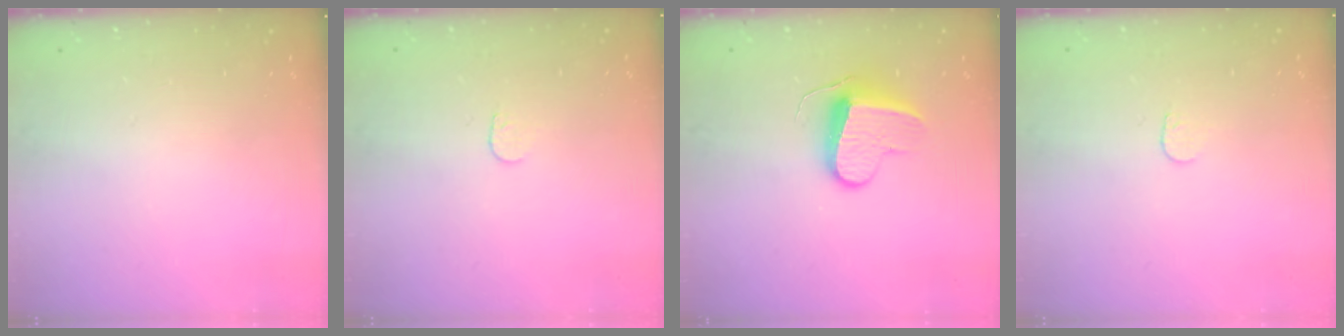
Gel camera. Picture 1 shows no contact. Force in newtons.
{"total": 3.7, "press": 3.6, "slide": 0.3}
{"total": 9.3, "press": 9.3, "slide": 0.5}
{"total": 3.7, "press": 3.6, "slide": 0.3}